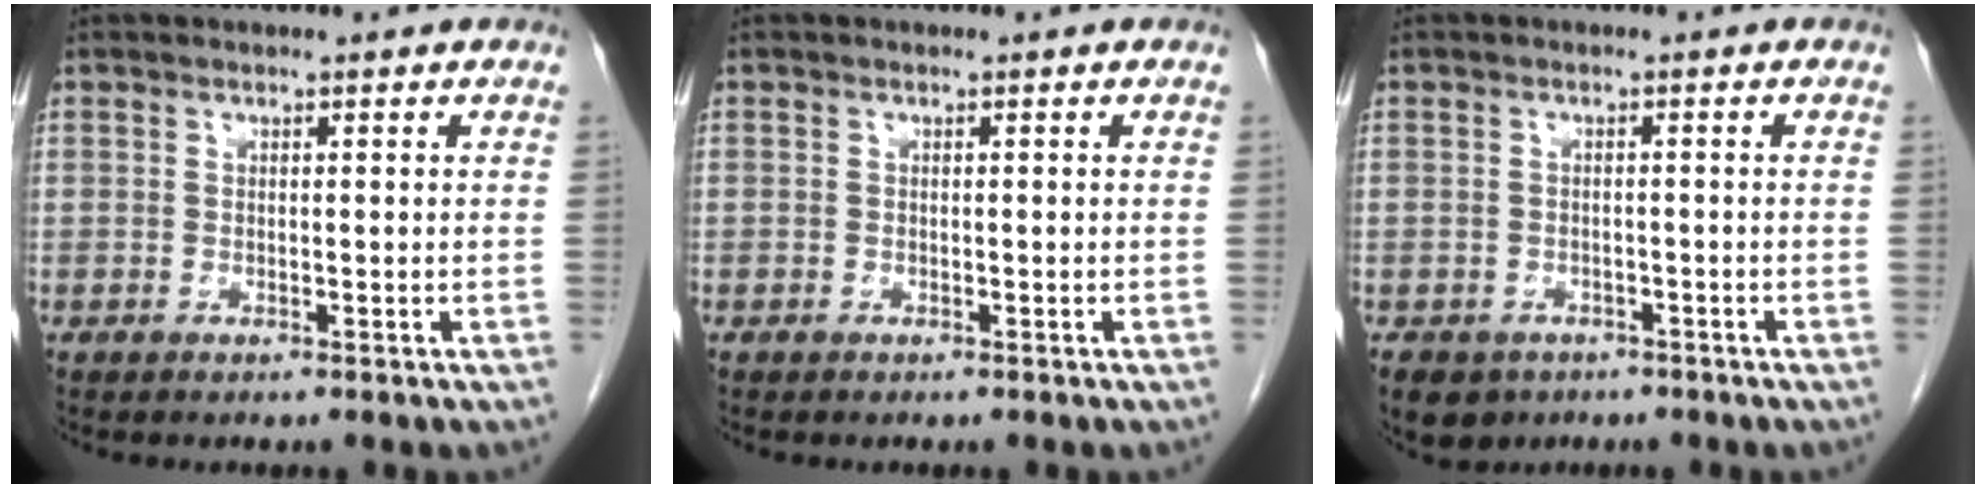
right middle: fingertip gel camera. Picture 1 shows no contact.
{"total": 0.0}
{"total": 4.7, "force": [-3.0, 3.5, 1.0], "torque": [-0.015, 0.003, -0.040]}